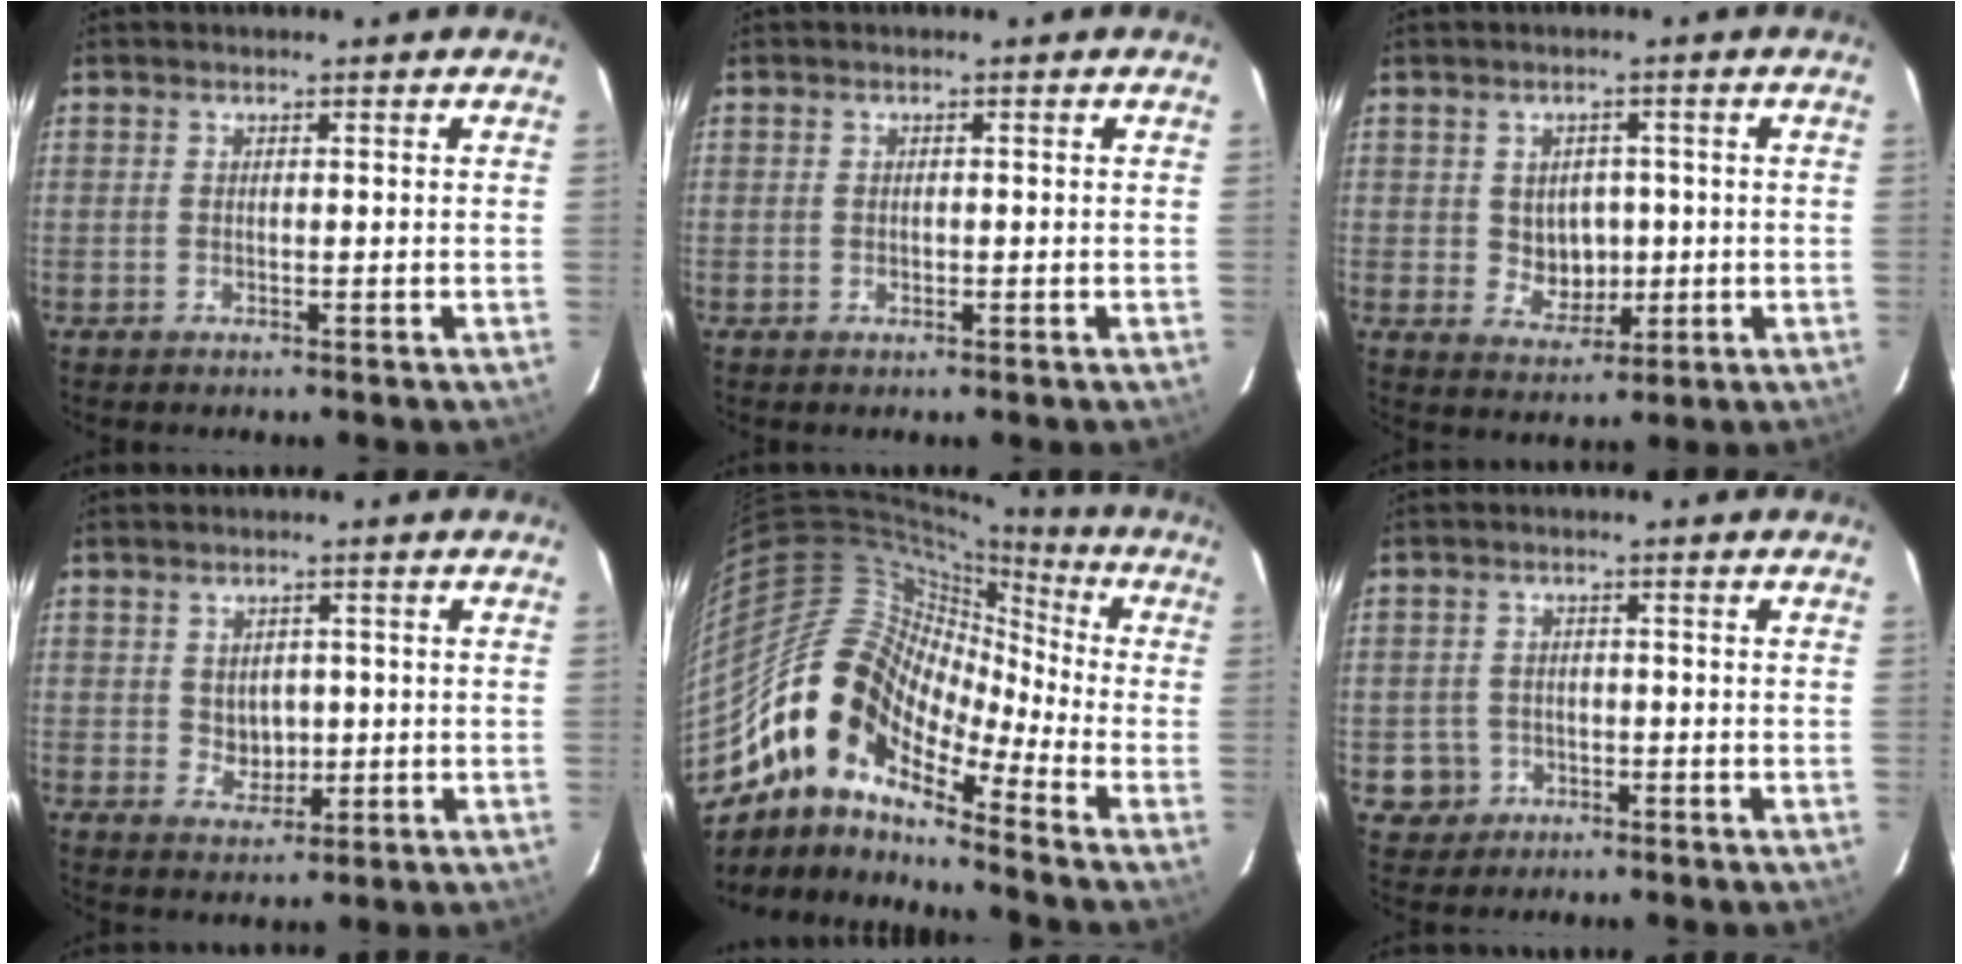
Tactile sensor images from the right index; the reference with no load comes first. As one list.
[{"total": 0.8, "force": [-0.2, 0.6, 0.5], "torque": [-0.006, 0.001, -0.002]}, {"total": 5.5, "force": [0.0, 4.9, 2.6], "torque": [-0.045, 0.006, 0.013]}, {"total": 4.1, "force": [0.1, 3.6, 2.0], "torque": [-0.032, 0.003, 0.010]}, {"total": 16.0, "force": [-9.8, 7.1, 10.6], "torque": [-0.170, 0.000, -0.204]}, {"total": 4.6, "force": [-1.6, 4.3, 0.3], "torque": [-0.017, 0.017, -0.021]}]